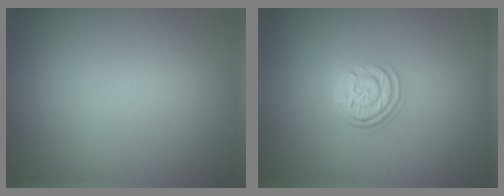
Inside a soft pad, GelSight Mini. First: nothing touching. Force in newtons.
{"total": 3.1, "press": 2.4, "slide": 1.8}